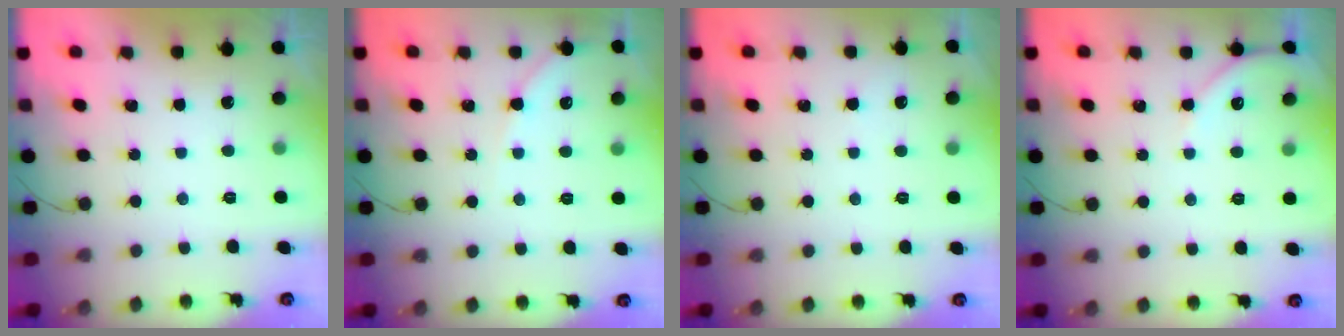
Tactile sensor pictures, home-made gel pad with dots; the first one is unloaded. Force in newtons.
{"total": 5.5, "press": 5.5, "slide": 0.6}
{"total": 1.7, "press": 1.7, "slide": 0.3}
{"total": 3.3, "press": 3.3, "slide": 0.5}